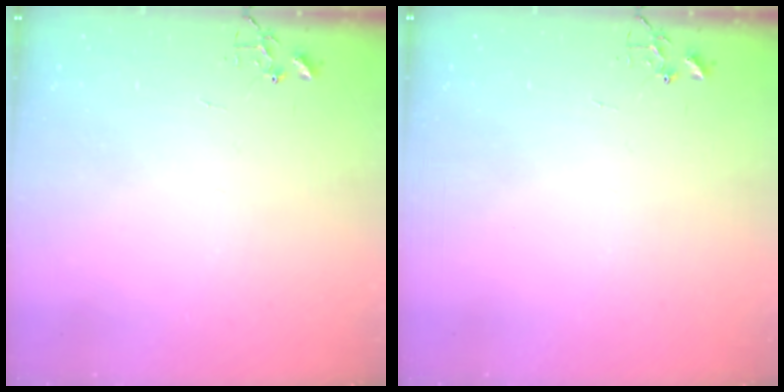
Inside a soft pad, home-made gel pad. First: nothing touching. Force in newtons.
{"total": 0.0}